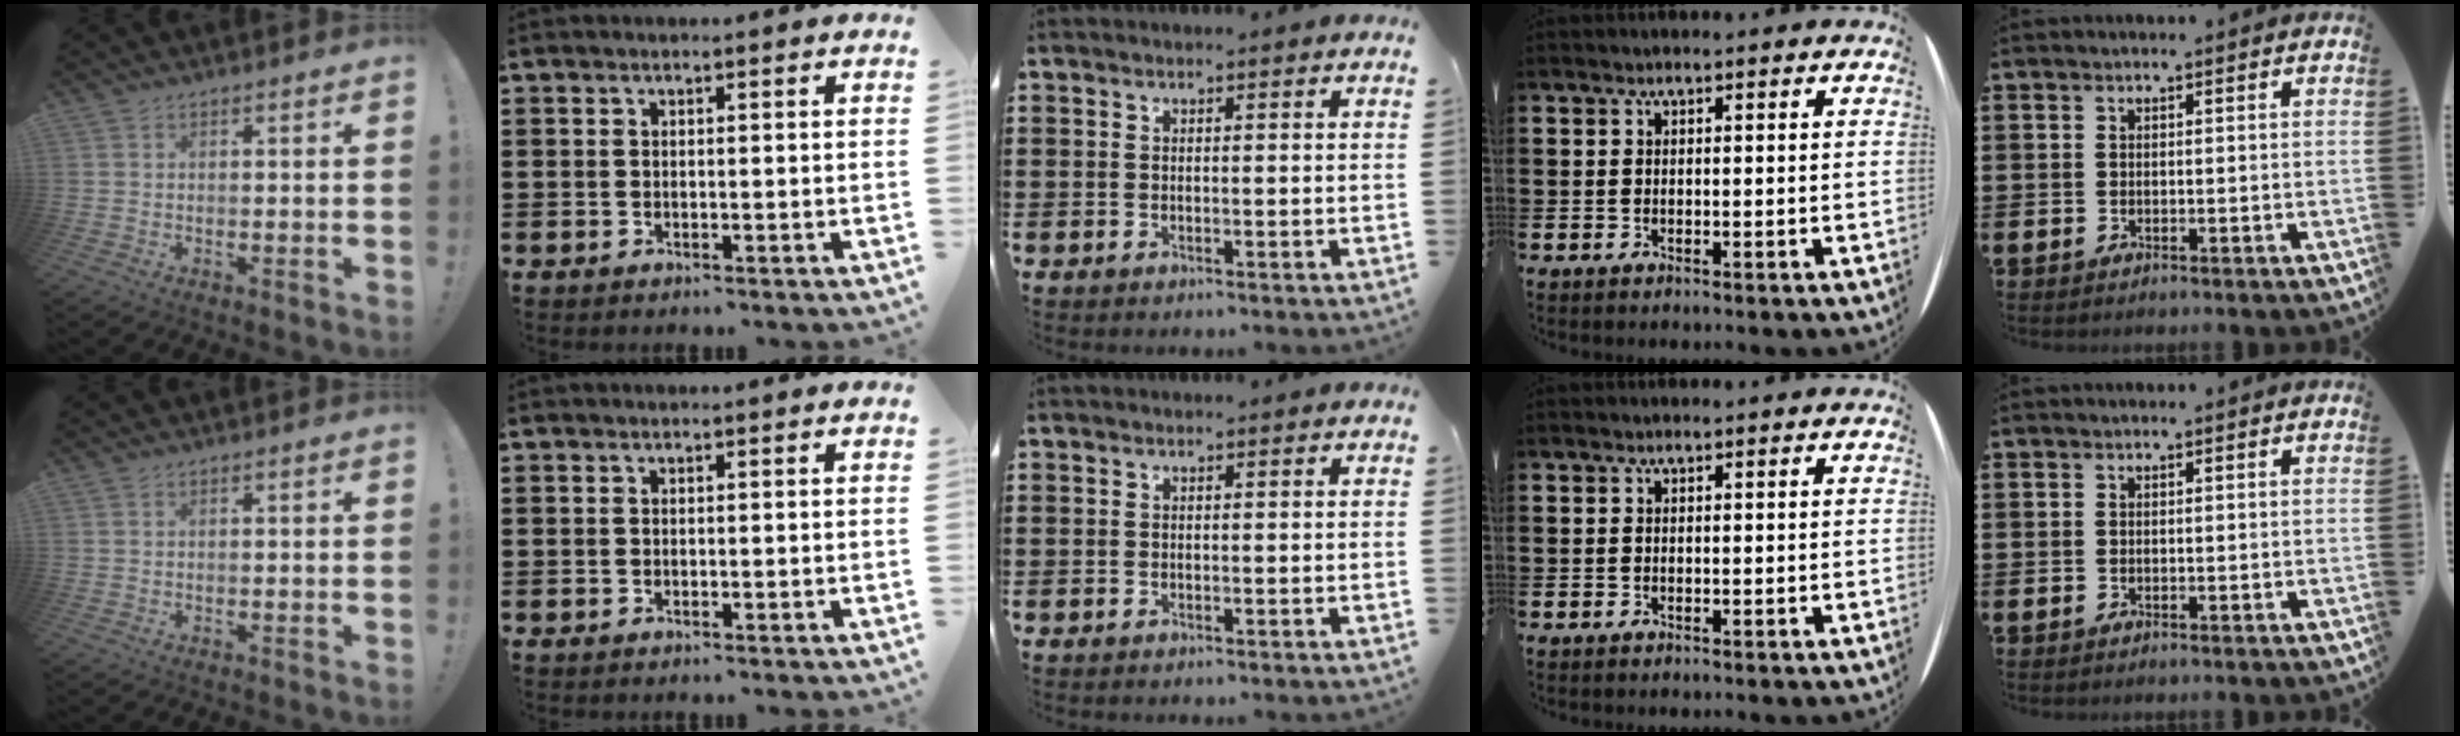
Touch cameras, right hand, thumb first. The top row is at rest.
{}